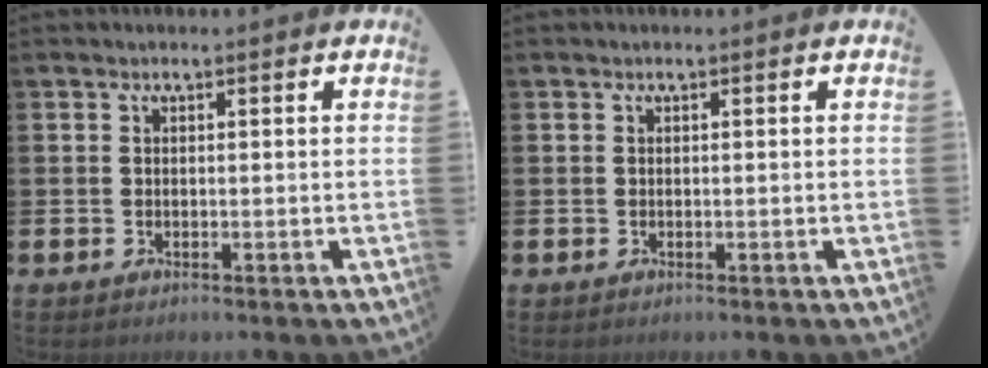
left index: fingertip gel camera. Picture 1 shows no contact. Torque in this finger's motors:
{"motor_torque": [-0.02, -0.02, -0.01, -0.01]}